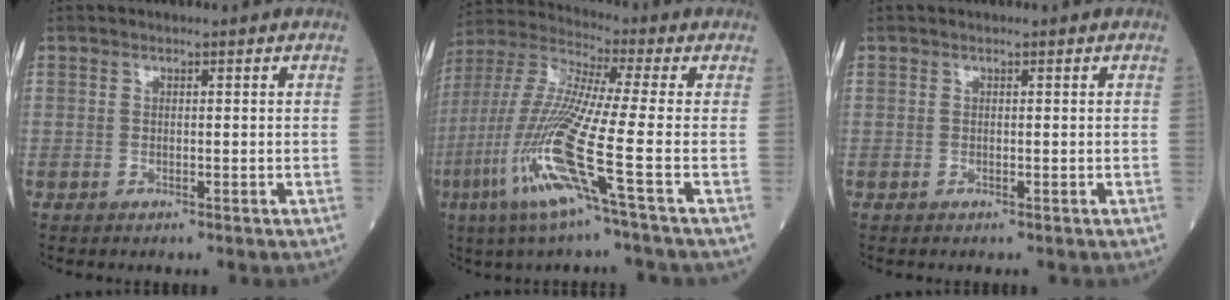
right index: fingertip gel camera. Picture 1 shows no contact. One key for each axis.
{"total": 15.3, "fx": -5.9, "fy": -1.2, "fz": 14.1, "tx": -0.307, "ty": -0.025, "tz": -0.125}
{"total": 0.0}